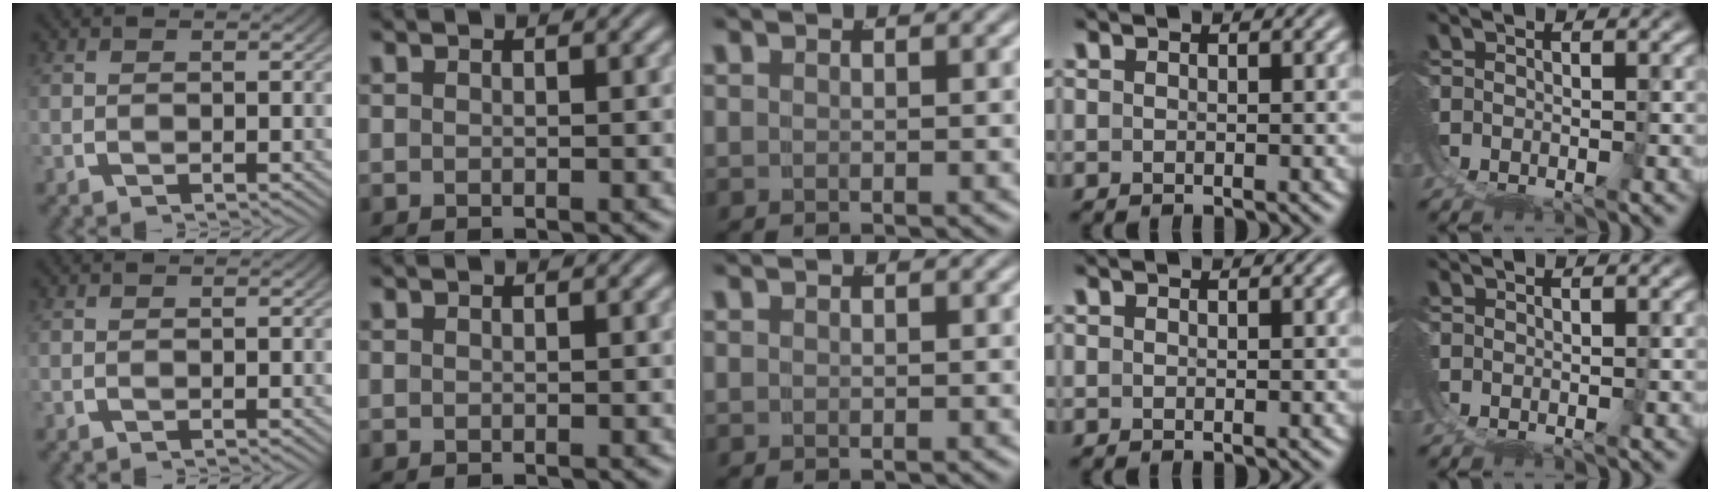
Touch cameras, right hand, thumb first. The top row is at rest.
{"little": {"total": 0.5, "force": [0.5, -0.2, -0.1], "torque": [0.004, 0.002, 0.008]}}